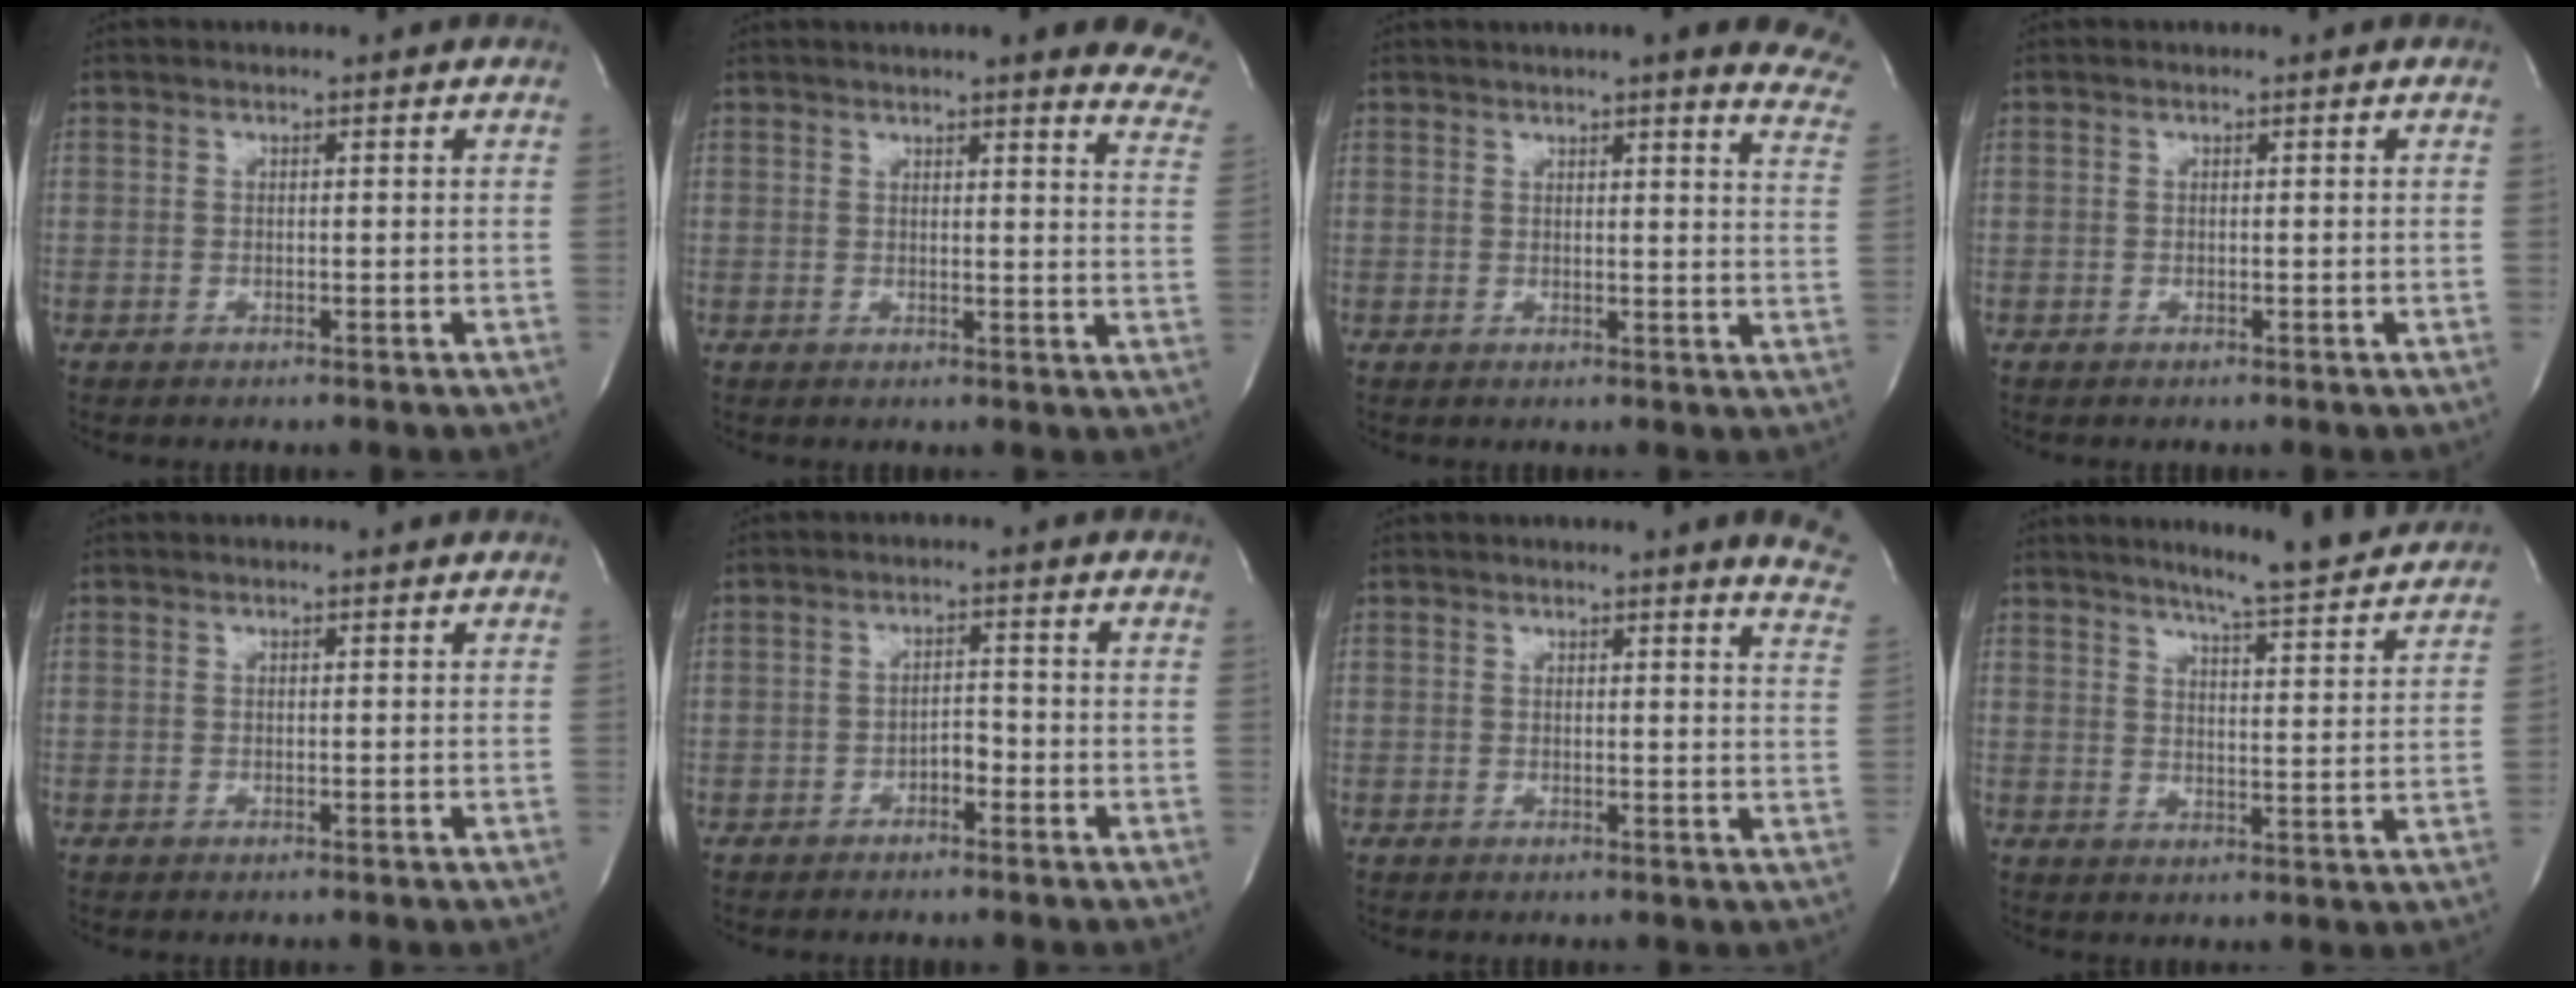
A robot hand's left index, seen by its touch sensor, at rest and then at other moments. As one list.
[{"total": 15.7, "force": [13.2, 2.6, 8.1], "torque": [-0.084, -0.026, 0.131]}, {"total": 15.3, "force": [12.3, 2.3, 8.8], "torque": [-0.099, -0.017, 0.123]}, {"total": 0.0}, {"total": 0.0}, {"total": 2.1, "force": [-1.4, 0.9, 1.4], "torque": [-0.016, 0.007, -0.023]}, {"total": 6.8, "force": [5.9, 0.2, 3.5], "torque": [-0.029, -0.027, 0.036]}, {"total": 13.3, "force": [12.3, -0.1, 5.1], "torque": [-0.078, -0.025, 0.151]}]